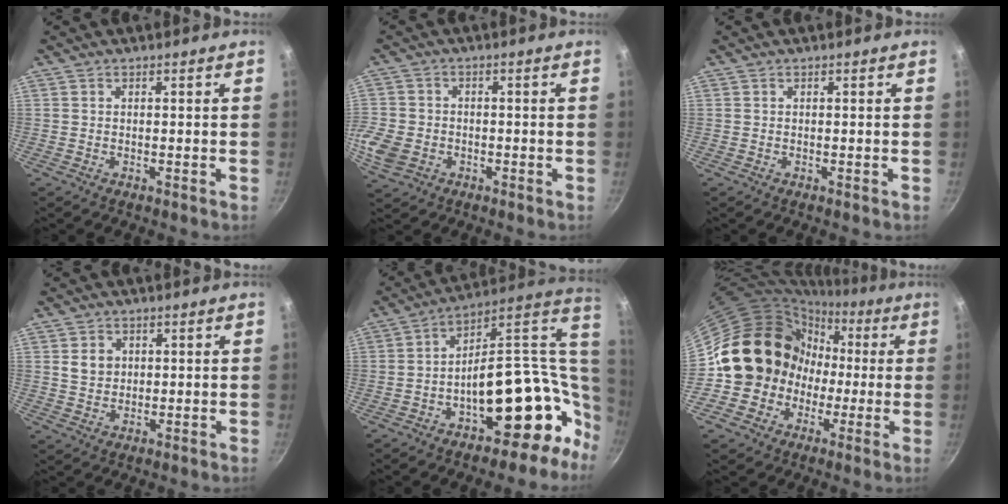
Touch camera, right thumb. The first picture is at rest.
{"total": 10.0, "force": [-2.7, 8.2, 5.0], "torque": [-0.133, 0.015, -0.051]}
{"total": 0.0}
{"total": 3.8, "force": [0.9, 3.2, 1.8], "torque": [-0.019, 0.000, 0.019]}
{"total": 21.9, "force": [-0.6, 13.9, 16.9], "torque": [-0.175, 0.046, 0.004]}
{"total": 16.3, "force": [-1.6, 15.0, 6.1], "torque": [-0.050, 0.054, -0.027]}